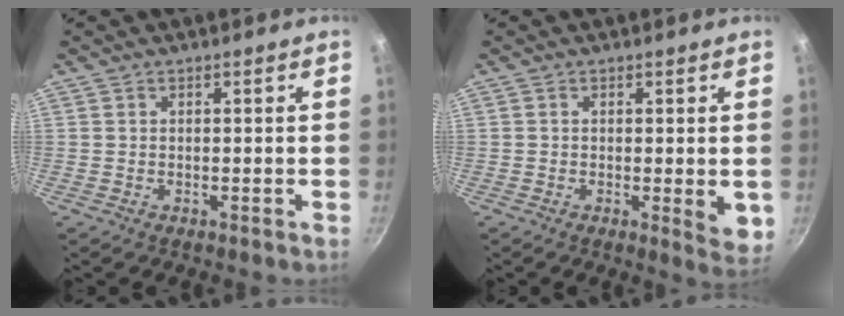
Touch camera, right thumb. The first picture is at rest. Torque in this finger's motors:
{"motor_torque": [0.10, 1.08, 0.65, 0.14, 0.14]}